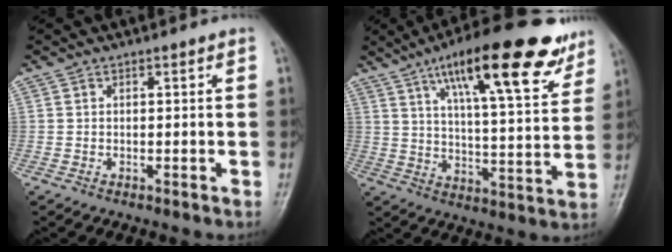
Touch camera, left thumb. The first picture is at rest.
{"total": 22.1, "force": [13.1, 5.9, 16.8], "torque": [-0.228, -0.037, 0.201]}